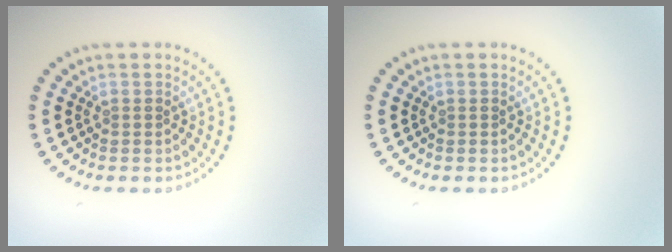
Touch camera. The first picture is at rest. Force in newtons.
{"total": 0.0}